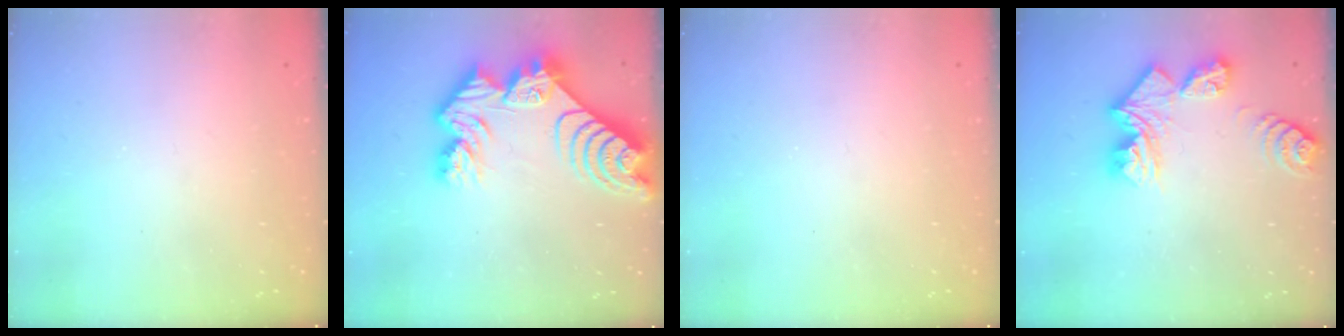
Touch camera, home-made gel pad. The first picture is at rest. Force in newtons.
{"total": 17.3, "press": 17.3, "slide": 1.3}
{"total": 0.0}
{"total": 11.2, "press": 11.2, "slide": 1.4}